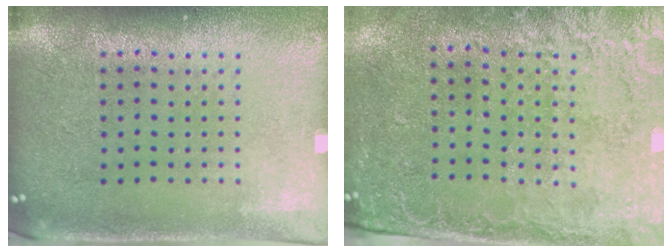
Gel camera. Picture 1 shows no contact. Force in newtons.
{"total": 2.6, "press": 2.3, "slide": 1.3}